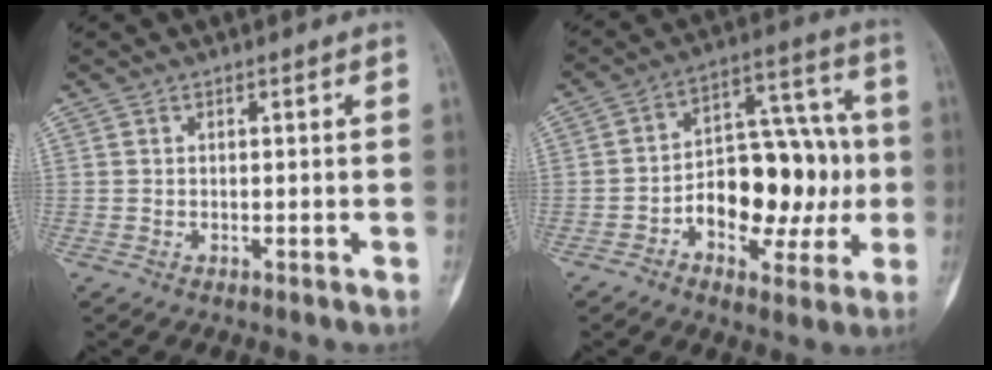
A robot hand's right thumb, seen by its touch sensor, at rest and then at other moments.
{"total": 17.7, "force": [-2.9, 10.6, 13.9], "torque": [-0.159, 0.049, -0.040]}